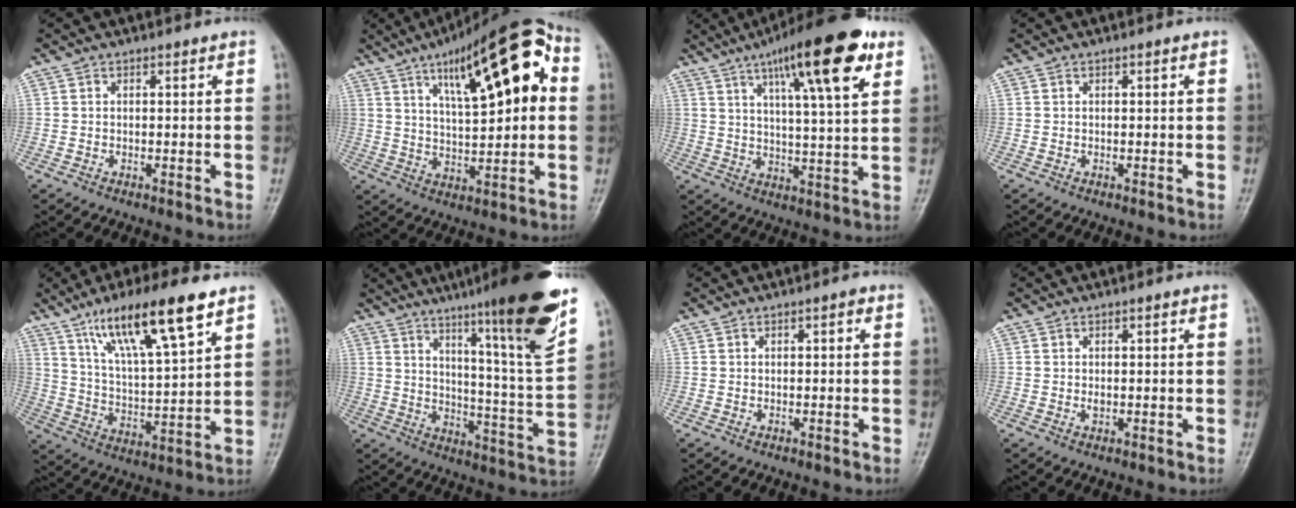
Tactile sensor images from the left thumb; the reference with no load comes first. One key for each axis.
{"total": 20.5, "fx": 6.7, "fy": 6.8, "fz": 18.1, "tx": -0.241, "ty": 0.009, "tz": 0.096}
{"total": 18.4, "fx": 9.4, "fy": 4.1, "fz": 15.3, "tx": -0.218, "ty": -0.022, "tz": 0.142}
{"total": 0.0}
{"total": 17.0, "fx": 10.2, "fy": 3.2, "fz": 13.2, "tx": -0.222, "ty": -0.037, "tz": 0.188}
{"total": 22.7, "fx": 14.5, "fy": 1.2, "fz": 17.4, "tx": -0.229, "ty": -0.069, "tz": 0.214}
{"total": 0.9, "fx": 0.2, "fy": 0.3, "fz": 0.8, "tx": -0.011, "ty": 0.002, "tz": 0.001}
{"total": 1.3, "fx": 0.1, "fy": 0.7, "fz": 1.1, "tx": -0.016, "ty": 0.001, "tz": 0.003}